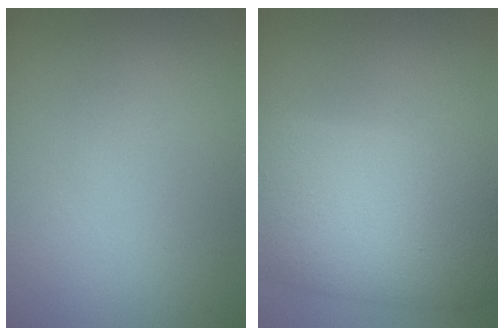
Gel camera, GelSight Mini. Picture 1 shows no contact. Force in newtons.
{"total": 10.1, "press": 10.0, "slide": 0.5}